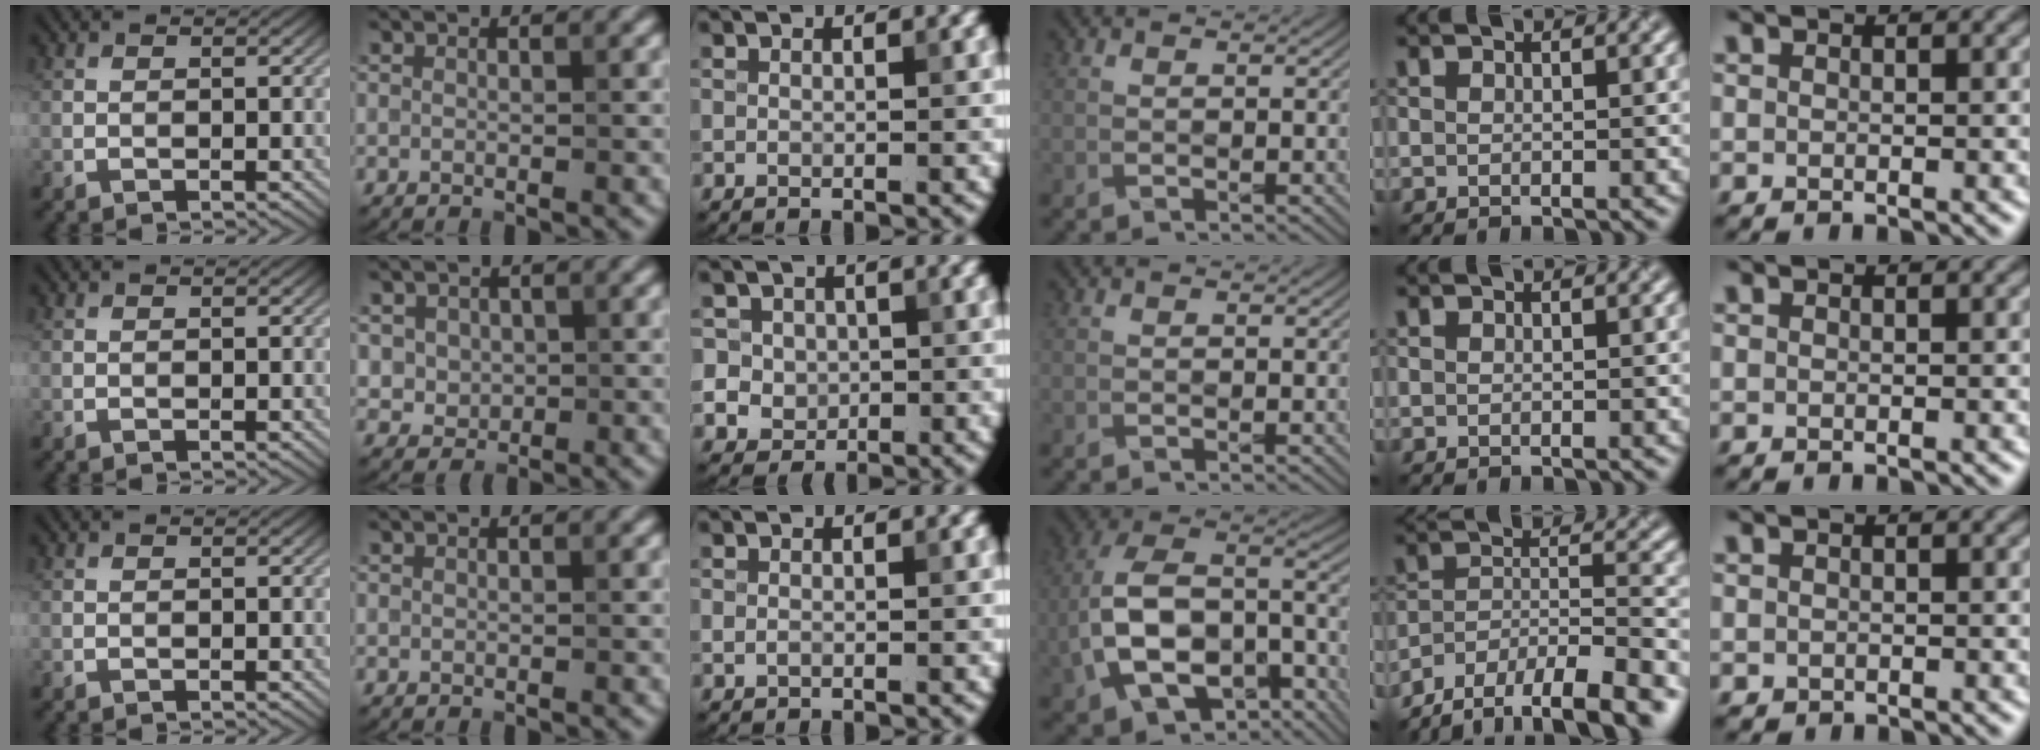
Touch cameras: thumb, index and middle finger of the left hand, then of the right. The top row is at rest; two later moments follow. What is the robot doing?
{"motion": "fold", "object": "cloth"}